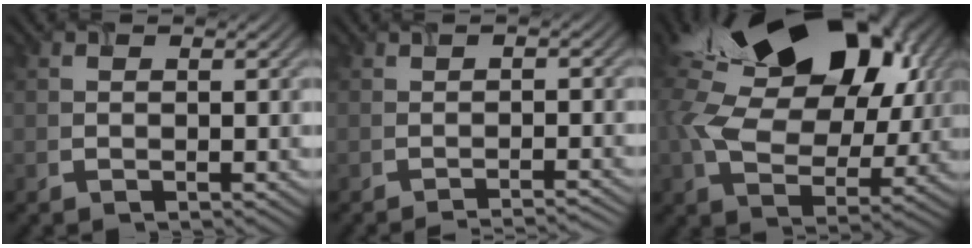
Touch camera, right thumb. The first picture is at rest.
{"total": 2.3, "force": [-1.9, 0.1, 1.4], "torque": [-0.017, 0.003, -0.032]}
{"total": 18.4, "force": [6.4, 11.7, 12.6], "torque": [-0.231, 0.011, 0.115]}